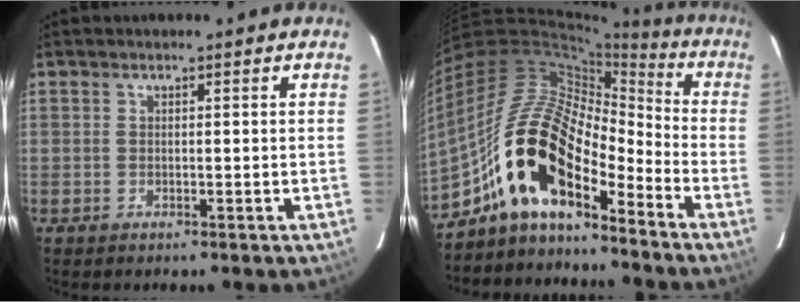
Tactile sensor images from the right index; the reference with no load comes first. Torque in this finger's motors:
{"motor_torque": [1.13, -0.63, 1.05, 0.21]}